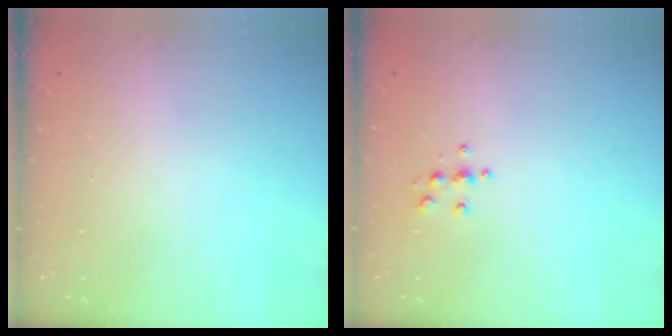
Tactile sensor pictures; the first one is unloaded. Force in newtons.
{"total": 4.0, "press": 3.9, "slide": 0.4}